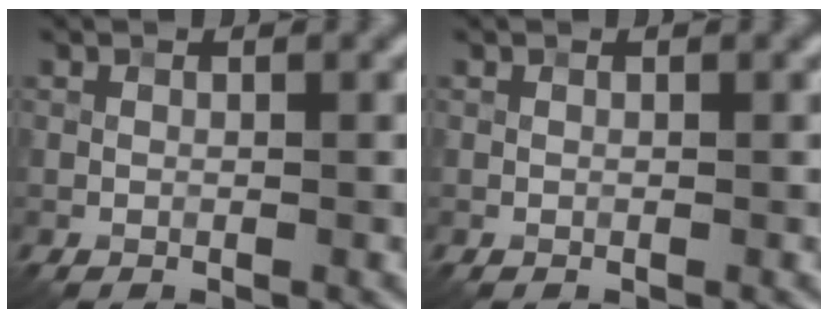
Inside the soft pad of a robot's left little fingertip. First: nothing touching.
{"total": 0.0}